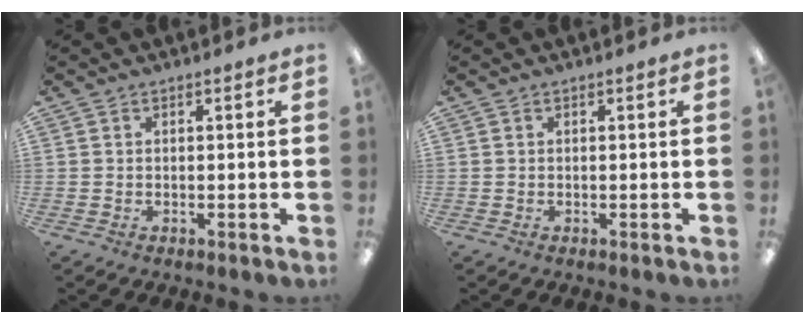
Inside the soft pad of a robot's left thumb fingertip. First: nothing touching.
{"total": 0.0}